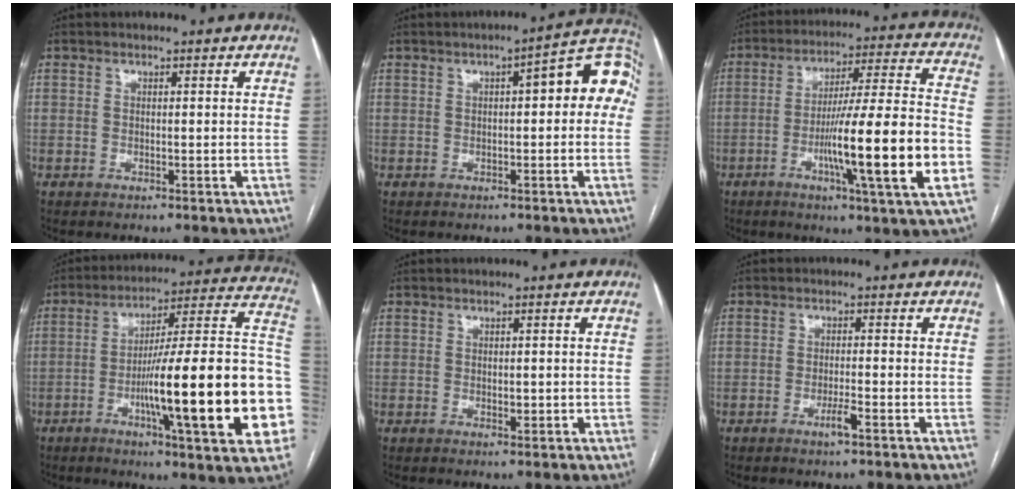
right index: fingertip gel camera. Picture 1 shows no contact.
{"total": 9.5, "force": [1.6, 2.6, 9.0], "torque": [-0.109, 0.044, 0.014]}
{"total": 18.8, "force": [-5.4, -0.4, 18.0], "torque": [-0.273, -0.004, -0.087]}
{"total": 27.4, "force": [-6.2, 2.3, 26.6], "torque": [-0.298, 0.009, -0.095]}
{"total": 1.6, "force": [-0.1, 0.8, 1.4], "torque": [-0.018, -0.001, 0.002]}
{"total": 2.4, "force": [-1.3, 0.1, 2.0], "torque": [-0.036, -0.003, -0.025]}